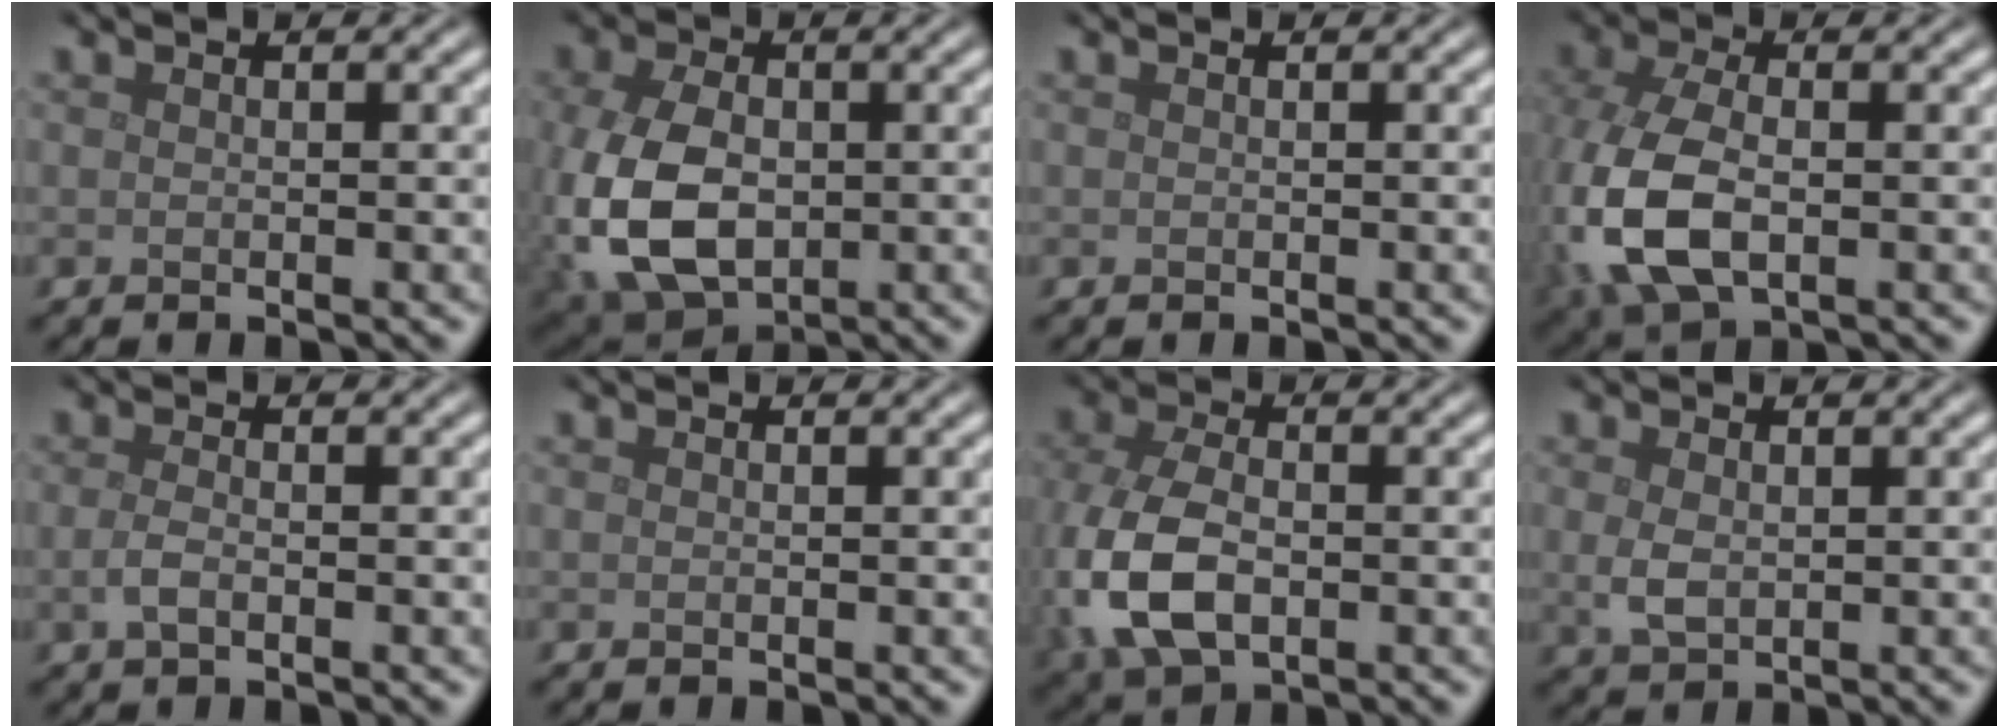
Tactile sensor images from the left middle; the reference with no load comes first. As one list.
[{"total": 9.0, "force": [-1.5, 5.9, 6.7], "torque": [-0.164, -0.016, -0.024]}, {"total": 0.0}, {"total": 8.8, "force": [-1.6, 5.2, 6.8], "torque": [-0.181, -0.015, -0.032]}, {"total": 1.5, "force": [-0.5, 0.6, 1.3], "torque": [-0.031, -0.002, -0.013]}, {"total": 0.0}, {"total": 8.0, "force": [-1.8, 5.0, 6.0], "torque": [-0.152, -0.013, -0.039]}, {"total": 2.1, "force": [0.1, 1.4, 1.6], "torque": [-0.041, -0.002, 0.006]}]